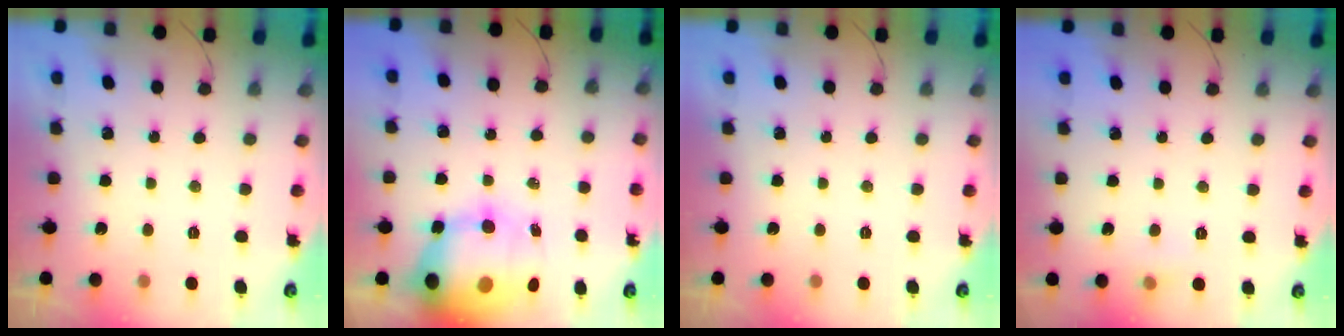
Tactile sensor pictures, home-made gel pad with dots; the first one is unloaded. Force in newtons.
{"total": 20.3, "press": 19.7, "slide": 4.7}
{"total": 0.0}
{"total": 4.0, "press": 3.8, "slide": 1.3}